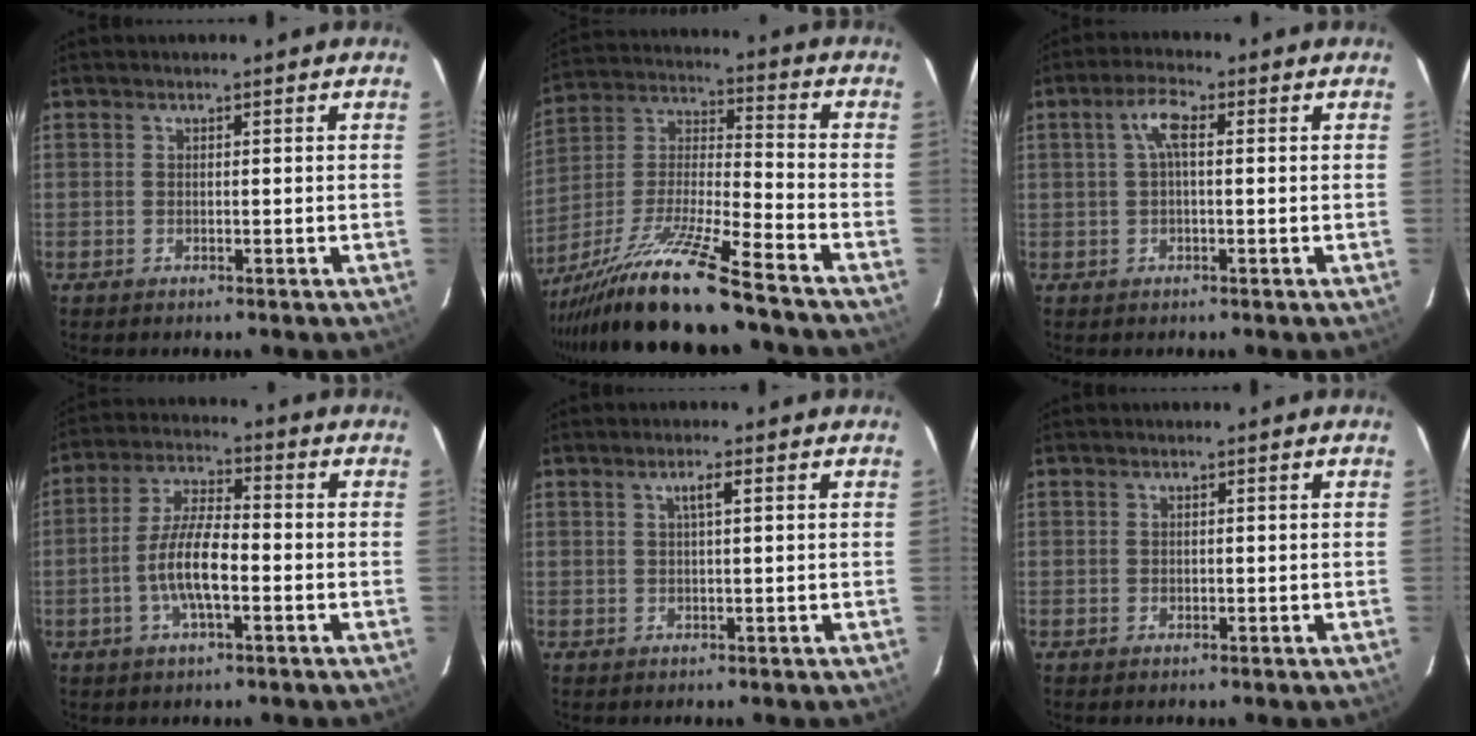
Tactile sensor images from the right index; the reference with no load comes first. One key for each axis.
{"total": 19.9, "fx": -15.7, "fy": 0.4, "fz": 12.3, "tx": -0.235, "ty": -0.020, "tz": -0.286}
{"total": 4.0, "fx": 0.6, "fy": 1.3, "fz": 3.8, "tx": -0.074, "ty": 0.012, "tz": 0.012}
{"total": 9.2, "fx": -2.7, "fy": 2.8, "fz": 8.4, "tx": -0.168, "ty": 0.004, "tz": -0.051}
{"total": 2.0, "fx": 0.7, "fy": 0.1, "fz": 1.9, "tx": -0.034, "ty": 0.004, "tz": 0.014}
{"total": 0.6, "fx": 0.0, "fy": 0.6, "fz": 0.1, "tx": 0.003, "ty": 0.000, "tz": 0.002}